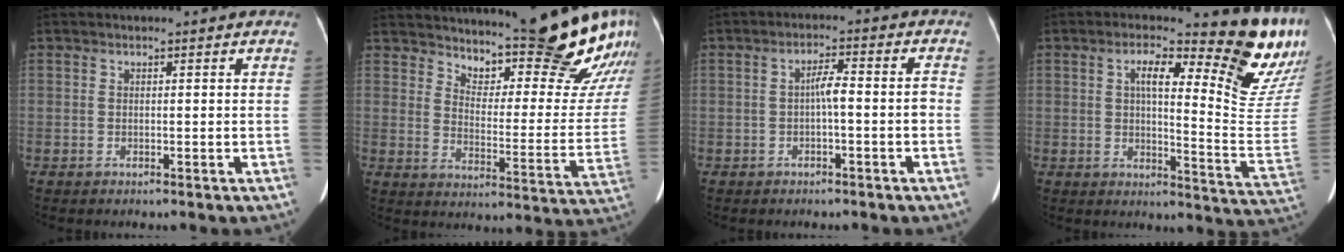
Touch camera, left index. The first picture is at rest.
{"total": 21.1, "force": [18.6, 4.6, 9.0], "torque": [-0.103, -0.066, 0.230]}
{"total": 3.9, "force": [-0.8, 0.7, 3.8], "torque": [-0.060, 0.020, -0.010]}
{"total": 17.6, "force": [11.8, 2.7, 12.8], "torque": [-0.151, -0.040, 0.135]}